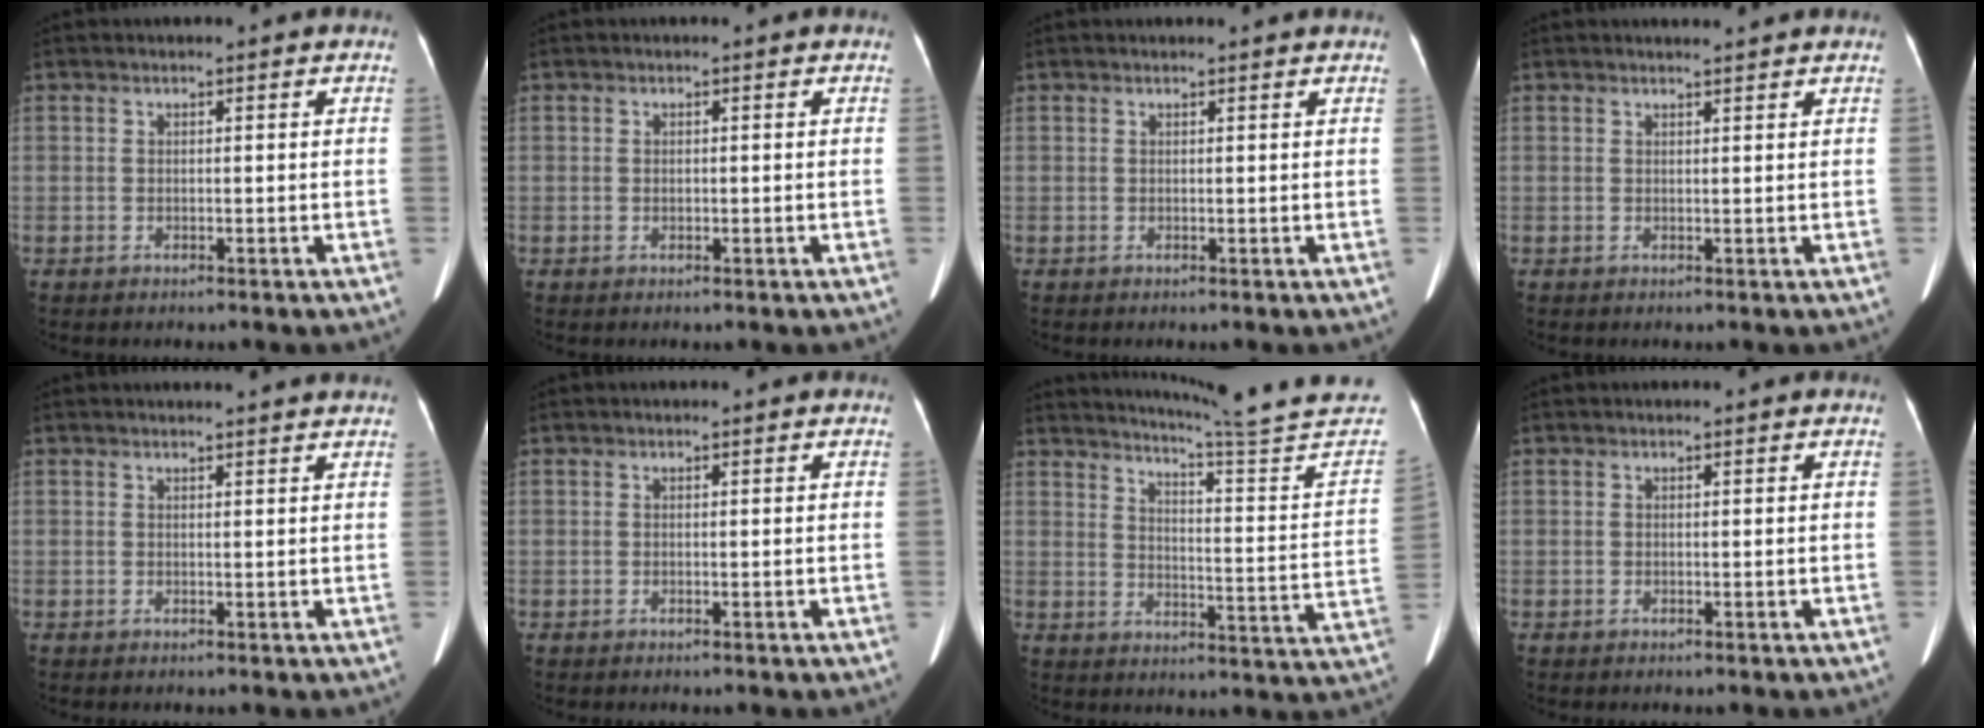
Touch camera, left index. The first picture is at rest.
{"total": 0.5, "force": [-0.1, 0.4, 0.3], "torque": [-0.008, 0.001, -0.001]}
{"total": 1.7, "force": [1.6, -0.2, 0.4], "torque": [-0.013, 0.004, 0.018]}
{"total": 1.9, "force": [1.9, -0.2, 0.5], "torque": [-0.010, 0.004, 0.029]}
{"total": 4.6, "force": [4.4, -0.3, 1.4], "torque": [-0.017, 0.012, 0.043]}
{"total": 0.0}
{"total": 22.1, "force": [20.5, -2.9, 7.9], "torque": [-0.130, -0.119, 0.252]}
{"total": 0.0}